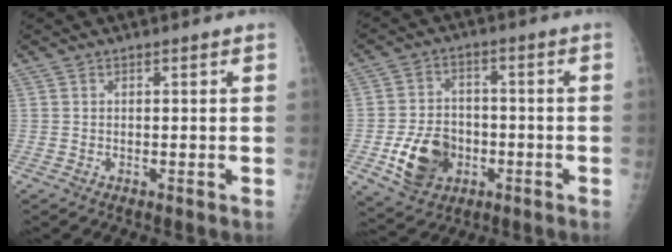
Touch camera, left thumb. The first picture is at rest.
{"total": 11.0, "force": [-3.6, 8.4, 6.2], "torque": [-0.086, 0.013, -0.059]}